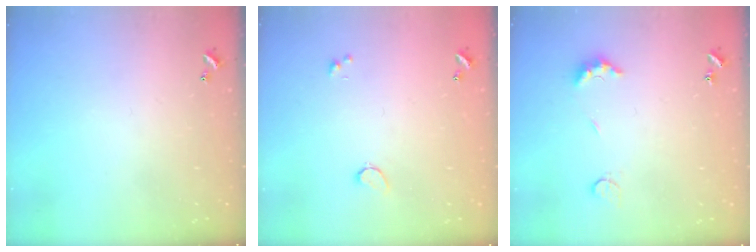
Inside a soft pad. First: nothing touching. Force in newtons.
{"total": 0.6, "press": 0.0, "slide": 0.6}
{"total": 4.3, "press": 4.2, "slide": 0.9}